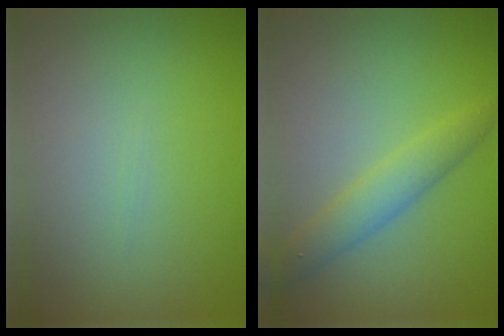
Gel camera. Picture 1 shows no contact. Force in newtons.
{"total": 3.0, "press": 3.0, "slide": 0.1}